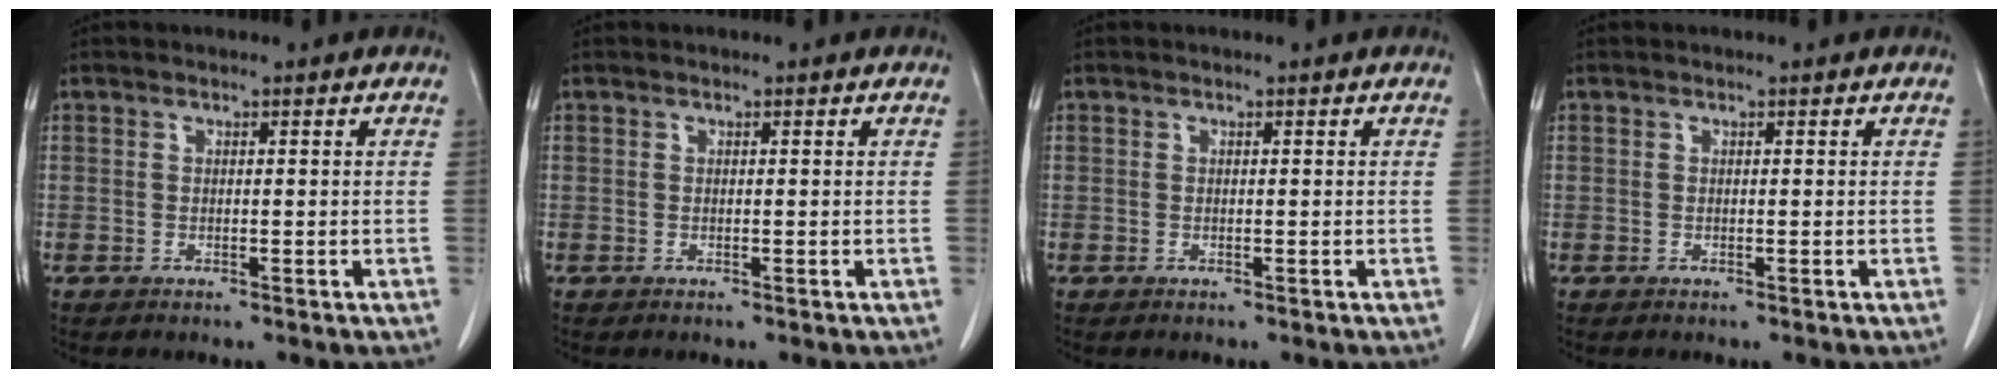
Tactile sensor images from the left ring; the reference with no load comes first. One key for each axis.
{"total": 0.0}
{"total": 0.0}
{"total": 0.0}